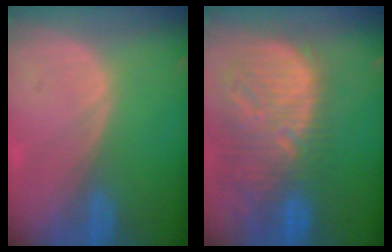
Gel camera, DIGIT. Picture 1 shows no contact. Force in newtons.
{"total": 13.5, "press": 11.6, "slide": 6.9}